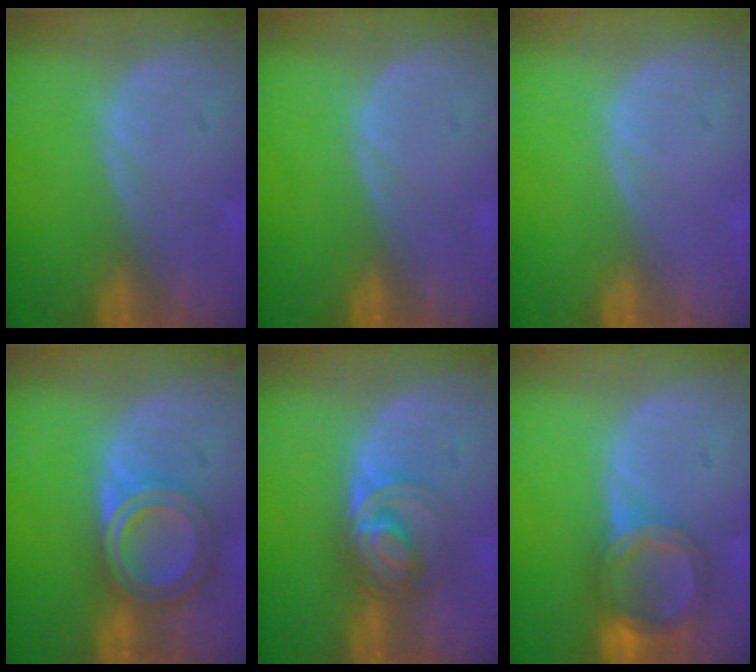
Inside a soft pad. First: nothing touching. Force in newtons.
{"total": 0.0}
{"total": 0.0}
{"total": 6.9, "press": 6.2, "slide": 3.1}
{"total": 6.4, "press": 5.8, "slide": 2.8}
{"total": 6.3, "press": 5.8, "slide": 2.4}